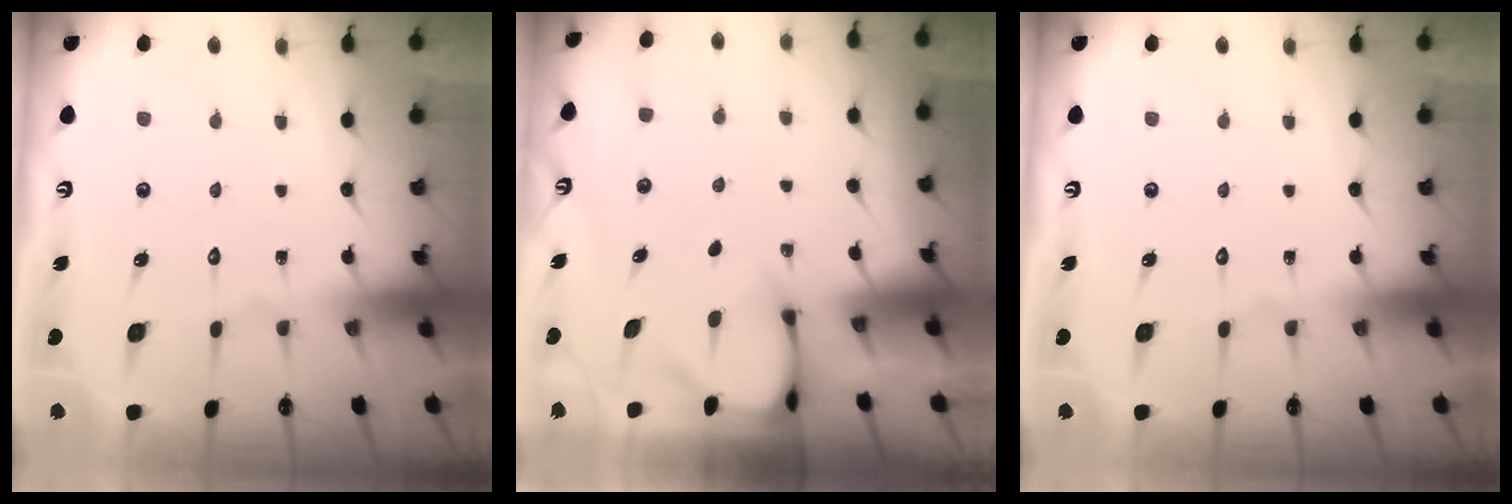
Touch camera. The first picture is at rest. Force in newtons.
{"total": 3.1, "press": 3.1, "slide": 0.3}
{"total": 0.0}